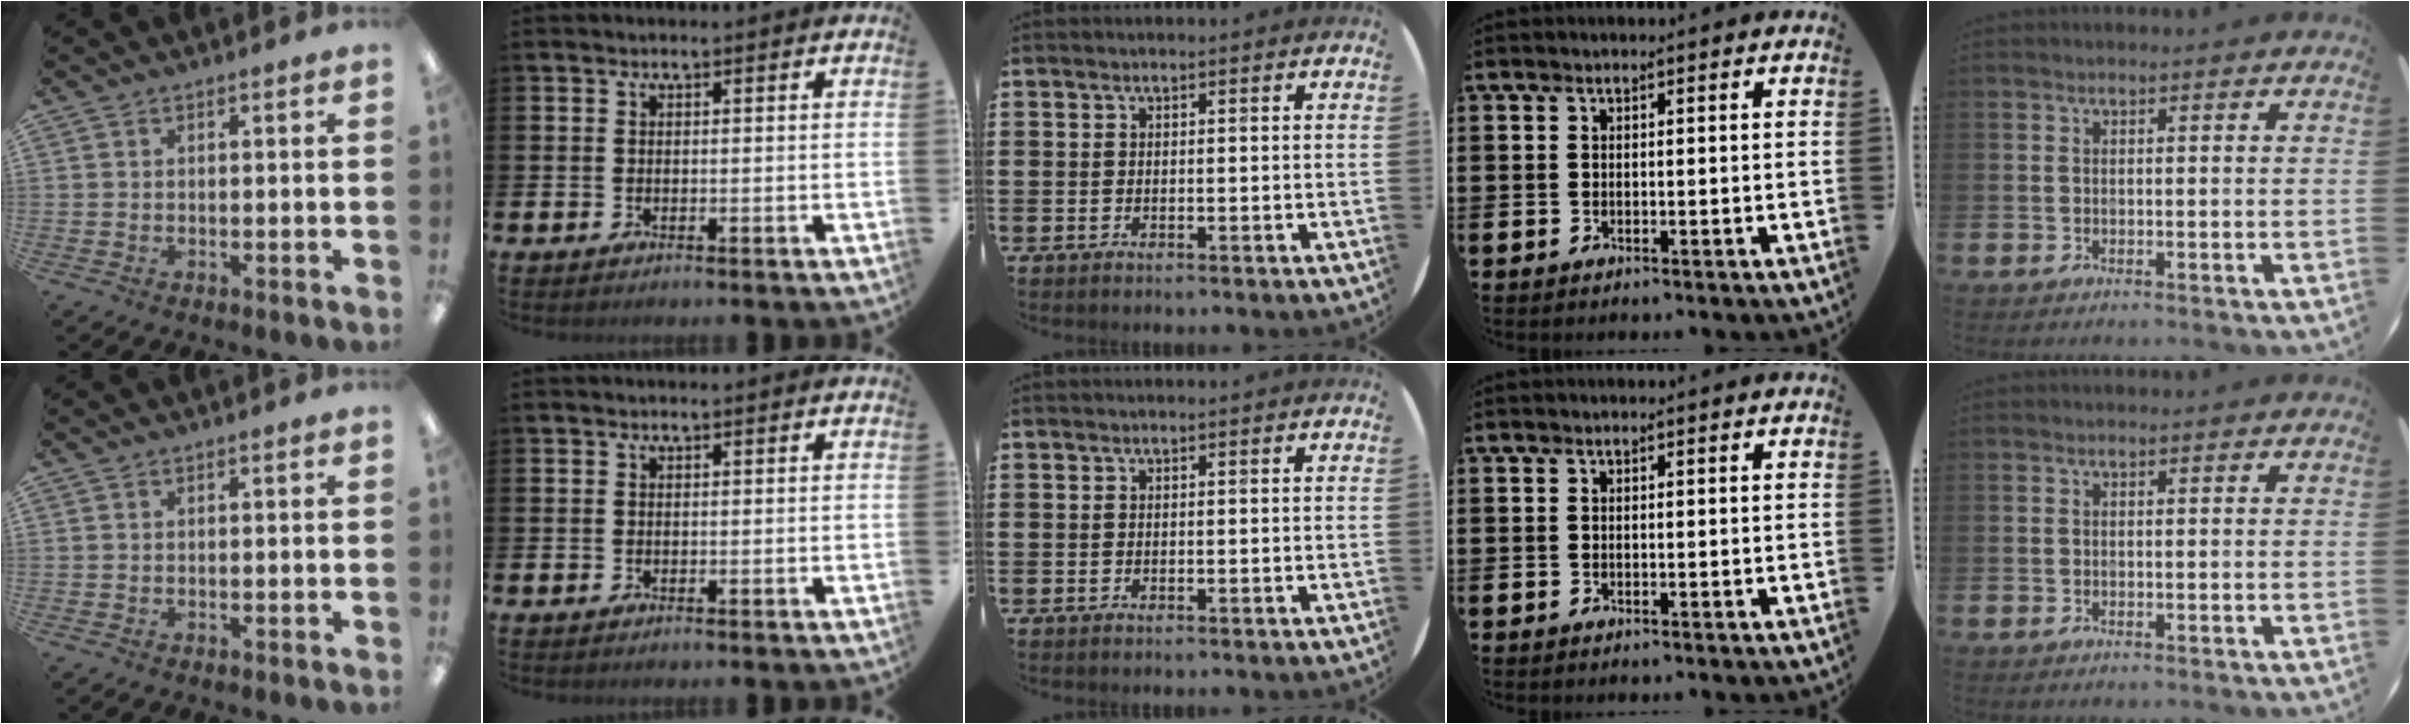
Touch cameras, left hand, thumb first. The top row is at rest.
{}